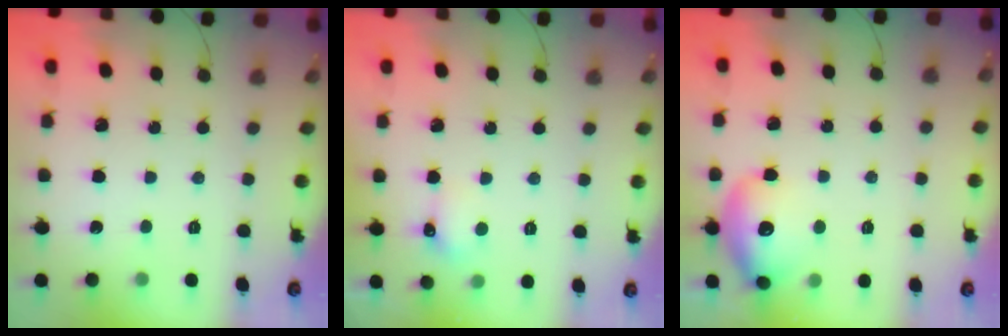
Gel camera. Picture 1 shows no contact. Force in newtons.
{"total": 5.6, "press": 5.4, "slide": 1.3}
{"total": 13.3, "press": 13.2, "slide": 1.8}